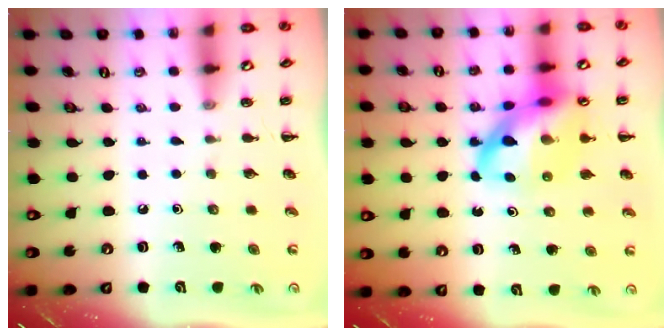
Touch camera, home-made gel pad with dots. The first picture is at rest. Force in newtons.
{"total": 16.7, "press": 16.3, "slide": 3.8}